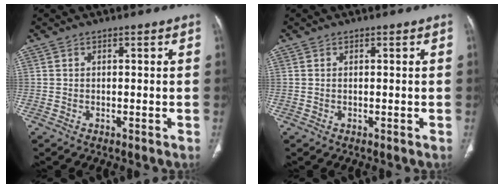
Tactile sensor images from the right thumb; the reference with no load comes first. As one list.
[{"total": 0.0}]